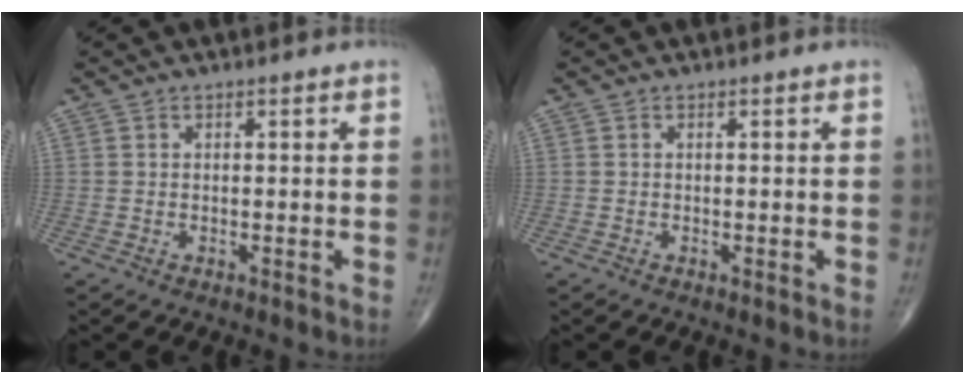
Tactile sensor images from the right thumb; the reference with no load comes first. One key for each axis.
{"total": 0.0}